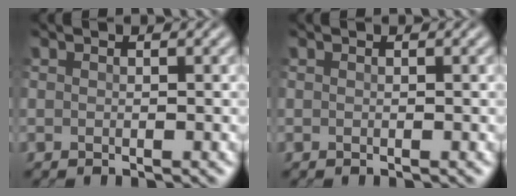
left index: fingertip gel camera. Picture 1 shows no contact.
{"total": 0.0}